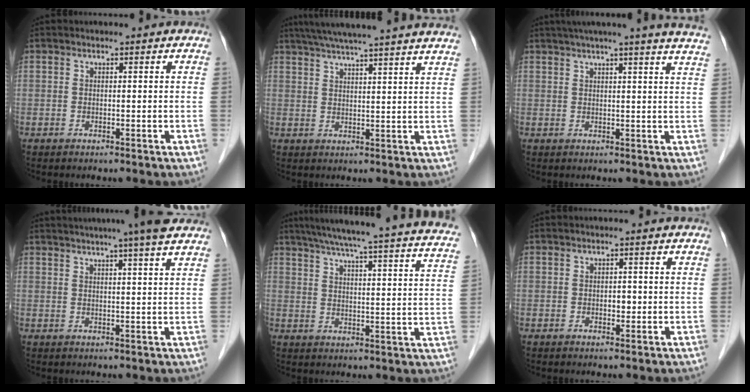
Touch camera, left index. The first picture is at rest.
{"total": 19.3, "force": [16.8, -0.6, 9.5], "torque": [-0.158, 0.018, 0.220]}
{"total": 16.8, "force": [14.5, -1.1, 8.5], "torque": [-0.131, -0.003, 0.171]}
{"total": 10.3, "force": [8.4, -0.7, 5.8], "torque": [-0.089, 0.017, 0.097]}
{"total": 28.9, "force": [25.3, 1.1, 14.0], "torque": [-0.211, -0.034, 0.304]}
{"total": 1.3, "force": [-0.2, 0.9, 1.0], "torque": [-0.015, 0.001, 0.000]}